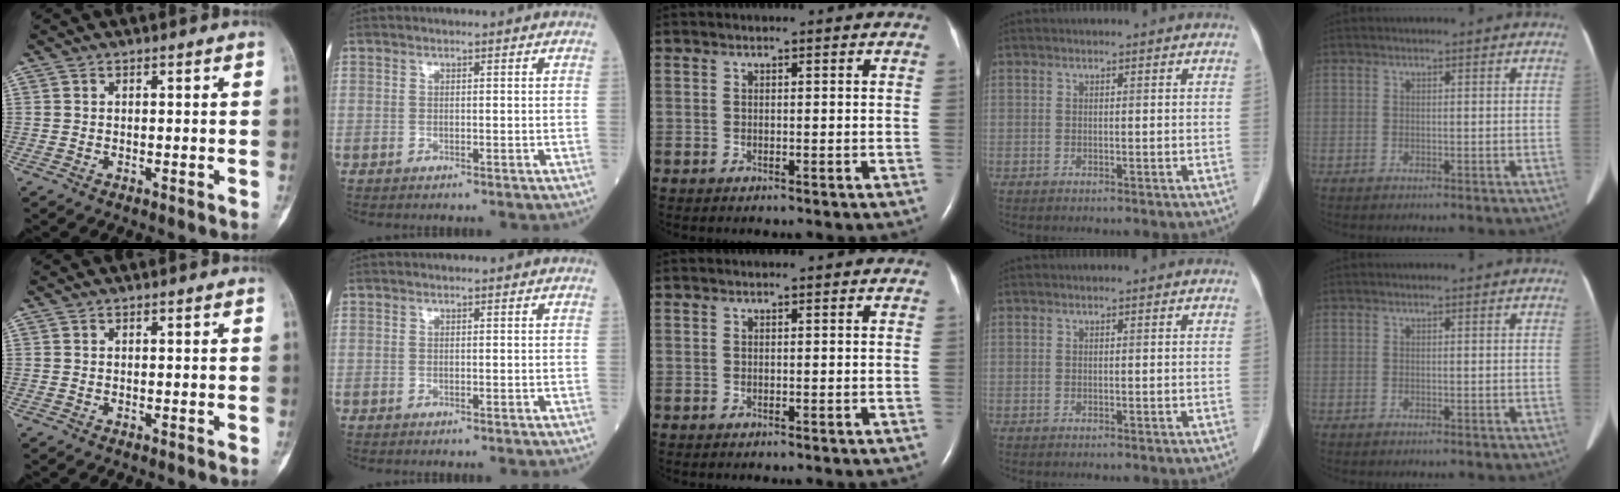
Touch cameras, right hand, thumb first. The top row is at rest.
{}